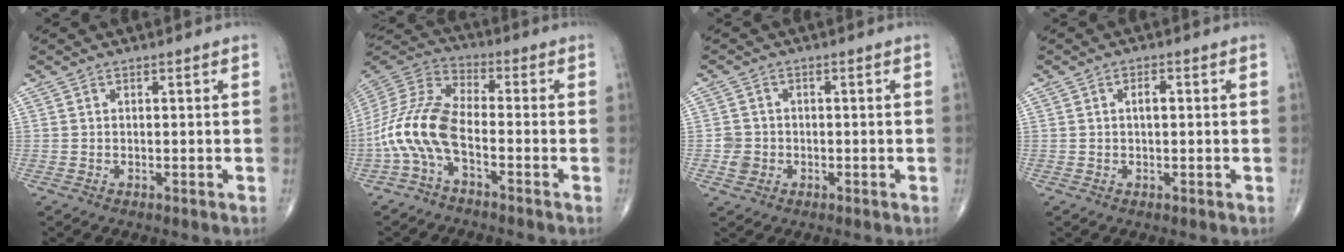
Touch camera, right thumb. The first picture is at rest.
{"total": 13.0, "force": [-4.5, 5.5, 10.9], "torque": [-0.241, 0.045, -0.097]}
{"total": 2.8, "force": [-0.7, 2.6, 0.8], "torque": [-0.003, 0.007, -0.013]}
{"total": 2.1, "force": [0.3, 0.9, 1.8], "torque": [-0.028, 0.005, 0.002]}